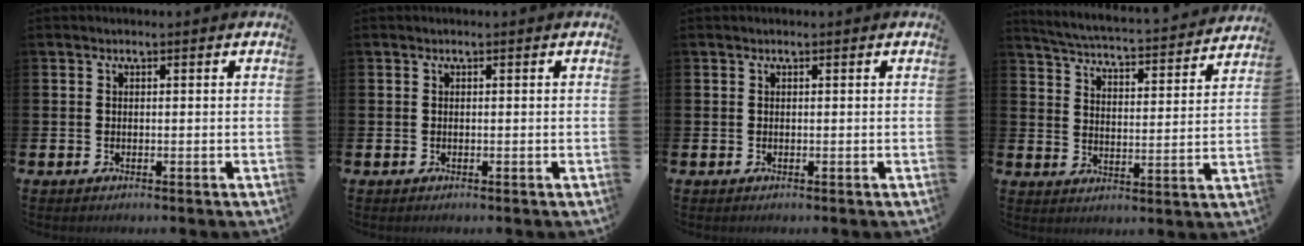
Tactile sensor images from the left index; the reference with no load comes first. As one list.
[{"total": 0.0}, {"total": 0.0}, {"total": 4.8, "force": [4.7, 0.1, 0.9], "torque": [-0.044, -0.044, 0.076]}]